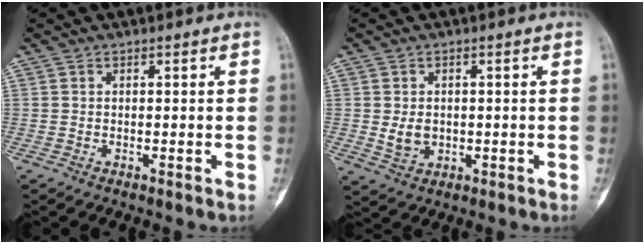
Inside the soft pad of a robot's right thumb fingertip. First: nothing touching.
{"total": 4.0, "force": [-0.1, 3.1, 2.5], "torque": [-0.031, -0.003, 0.008]}